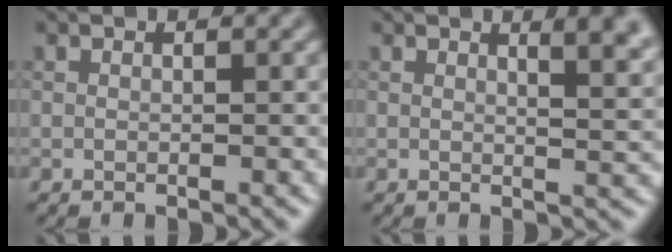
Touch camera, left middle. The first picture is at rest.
{"total": 4.9, "force": [2.6, 2.0, 3.7], "torque": [-0.016, 0.012, 0.026]}